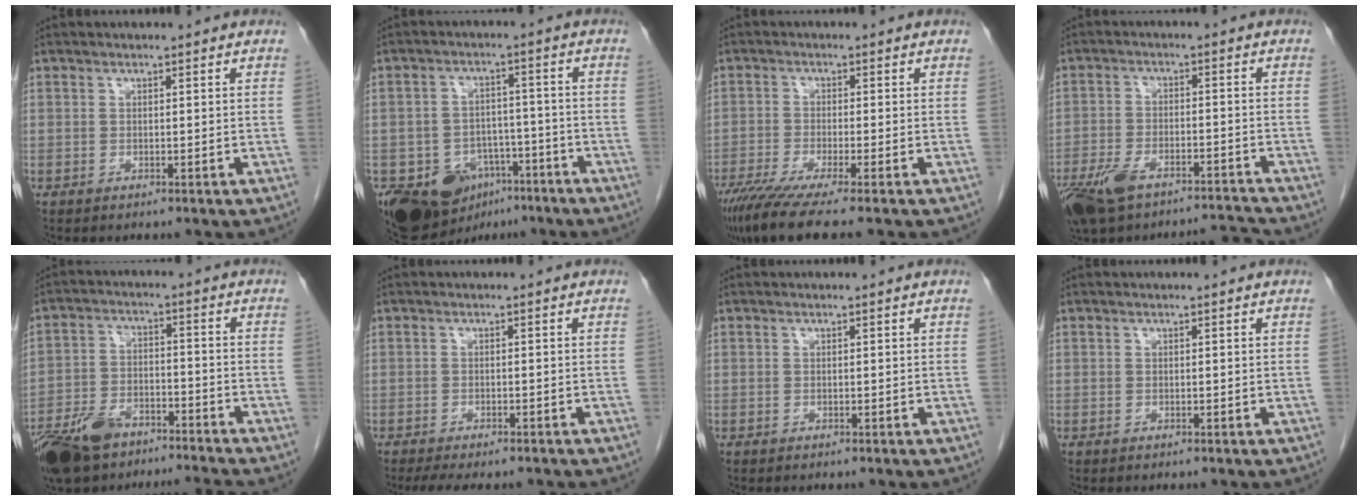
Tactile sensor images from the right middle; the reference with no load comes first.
{"total": 12.2, "force": [-6.9, 8.6, 5.2], "torque": [-0.089, 0.018, -0.102]}
{"total": 8.9, "force": [-6.8, -0.4, 5.7], "torque": [-0.093, -0.027, -0.114]}
{"total": 9.9, "force": [-8.2, 2.5, 4.9], "torque": [-0.095, 0.012, -0.144]}
{"total": 10.2, "force": [-8.3, 3.3, 5.0], "torque": [-0.101, -0.005, -0.153]}
{"total": 7.6, "force": [-6.3, 2.1, 3.6], "torque": [-0.048, -0.006, -0.089]}
{"total": 0.0}
{"total": 0.0}